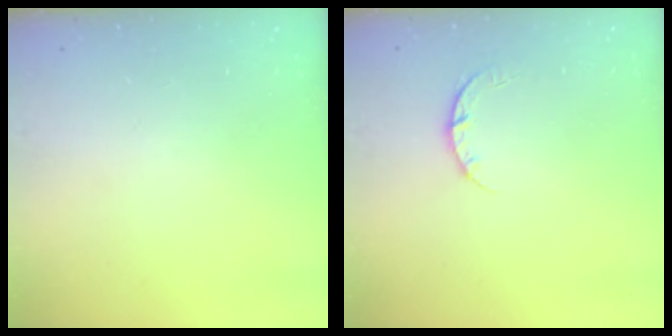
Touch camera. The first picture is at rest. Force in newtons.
{"total": 3.6, "press": 3.6, "slide": 0.5}